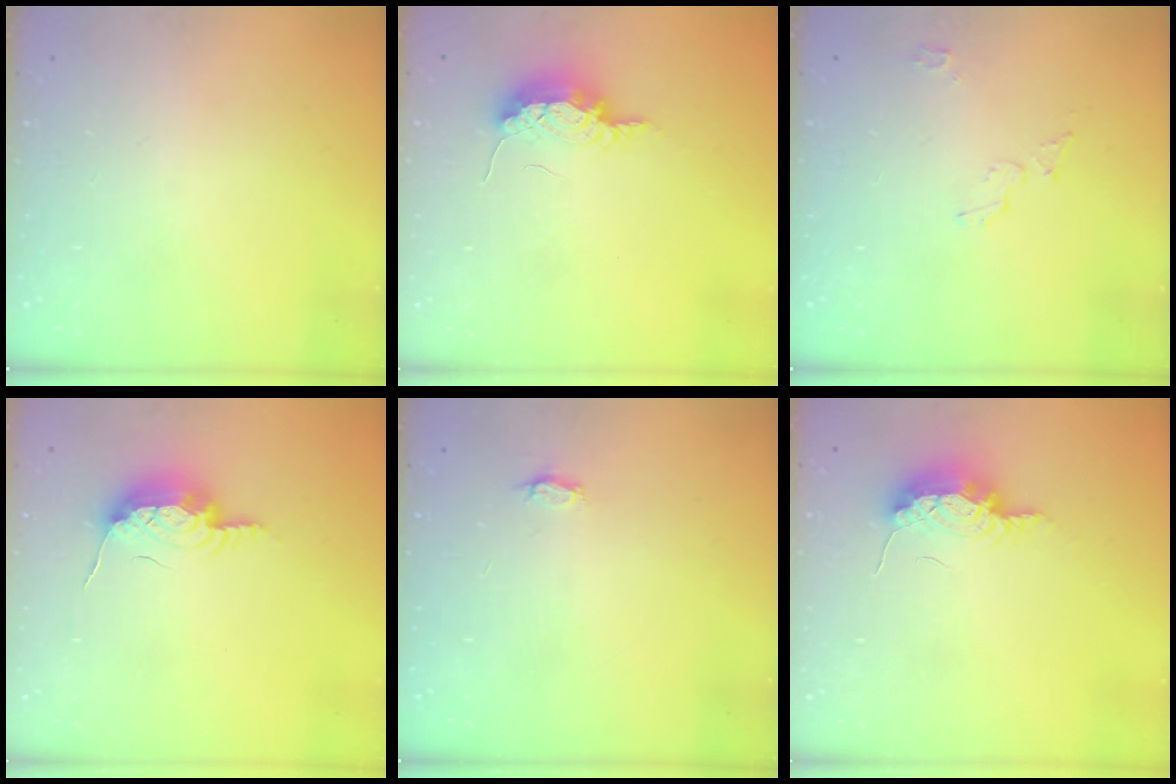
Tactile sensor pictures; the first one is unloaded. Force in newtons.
{"total": 10.6, "press": 8.5, "slide": 6.4}
{"total": 4.6, "press": 4.6, "slide": 0.4}
{"total": 11.1, "press": 10.8, "slide": 2.5}
{"total": 2.9, "press": 2.9, "slide": 0.4}
{"total": 14.3, "press": 9.4, "slide": 10.8}